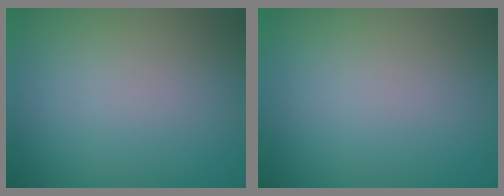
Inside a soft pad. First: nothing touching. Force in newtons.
{"total": 0.0}